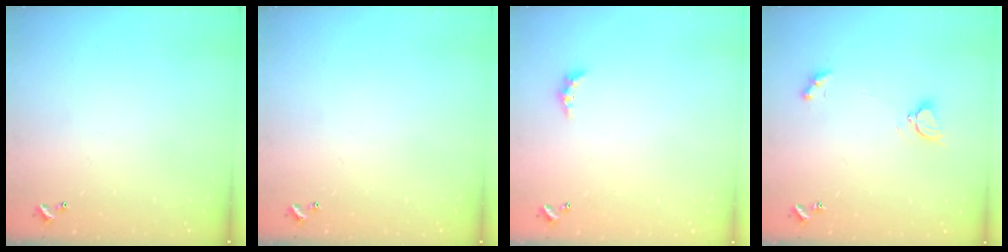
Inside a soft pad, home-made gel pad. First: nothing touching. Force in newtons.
{"total": 0.0}
{"total": 2.1, "press": 2.0, "slide": 0.7}
{"total": 3.2, "press": 3.1, "slide": 0.8}